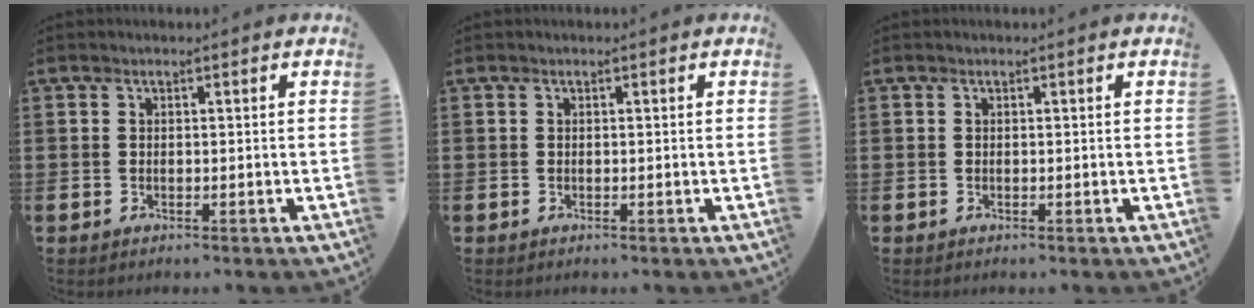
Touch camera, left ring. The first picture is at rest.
{"total": 0.0}
{"total": 0.0}